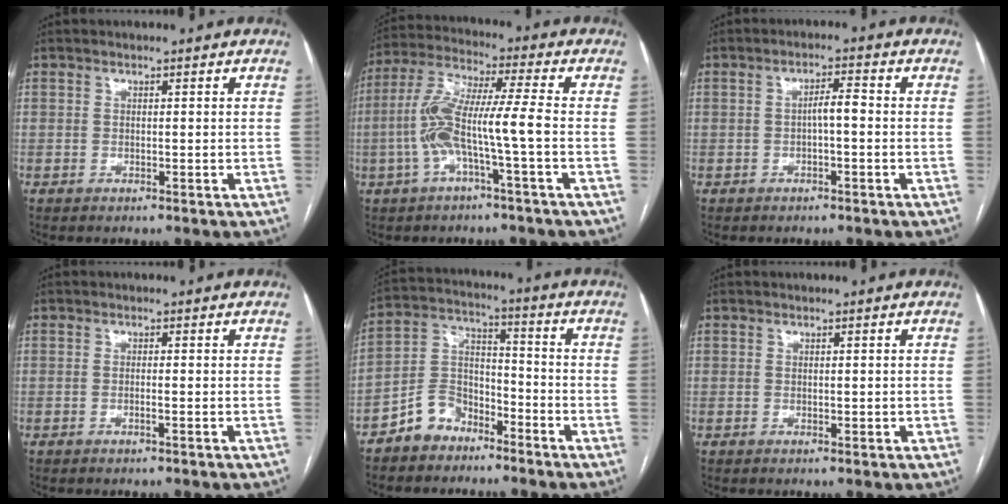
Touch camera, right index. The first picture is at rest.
{"total": 10.1, "force": [-2.4, 0.1, 9.8], "torque": [-0.209, 0.025, -0.051]}
{"total": 2.8, "force": [-0.4, 0.6, 2.7], "torque": [-0.043, 0.007, -0.007]}
{"total": 0.8, "force": [-0.3, 0.0, 0.7], "torque": [-0.014, 0.001, -0.004]}
{"total": 7.9, "force": [-5.7, 4.9, 2.4], "torque": [-0.050, 0.021, -0.108]}
{"total": 0.8, "force": [0.0, 0.6, 0.6], "torque": [-0.008, 0.002, 0.003]}